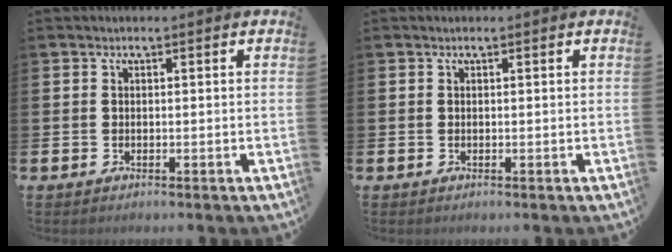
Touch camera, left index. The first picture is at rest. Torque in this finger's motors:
{"motor_torque": [0.29, -0.07, -0.02, -0.01]}